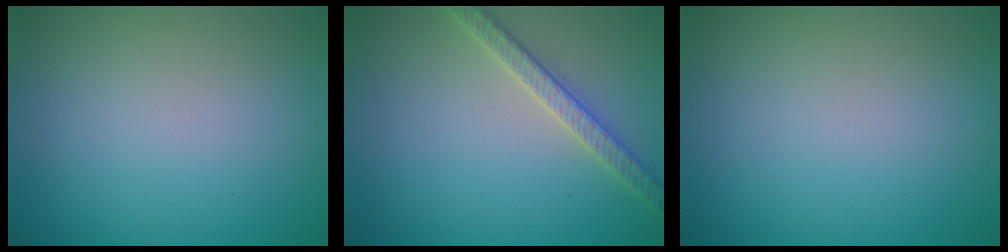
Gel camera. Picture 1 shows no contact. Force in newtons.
{"total": 2.7, "press": 2.7, "slide": 0.3}
{"total": 0.0}